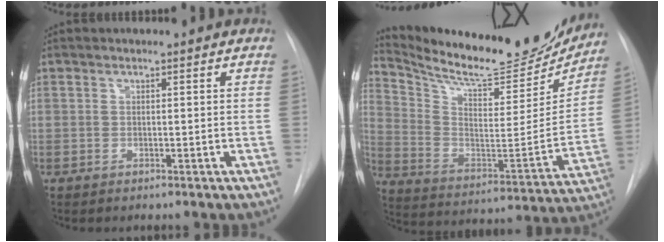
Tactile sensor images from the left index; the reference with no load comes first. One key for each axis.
{"total": 25.9, "fx": 23.2, "fy": 5.9, "fz": 10.0, "tx": -0.170, "ty": -0.051, "tz": 0.334}